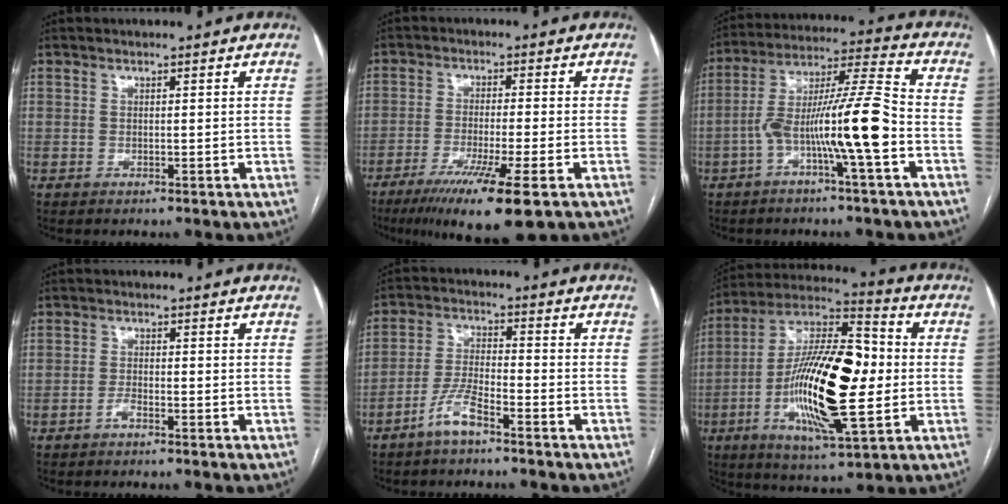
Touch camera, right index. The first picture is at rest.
{"total": 11.5, "force": [-6.8, 0.2, 9.3], "torque": [-0.158, -0.032, -0.110]}
{"total": 13.0, "force": [-4.1, 0.0, 12.4], "torque": [-0.227, 0.024, -0.074]}
{"total": 1.4, "force": [-1.0, 0.3, 0.8], "torque": [-0.015, 0.001, -0.020]}
{"total": 5.9, "force": [-4.2, 1.1, 4.1], "torque": [-0.091, 0.002, -0.082]}
{"total": 22.0, "force": [-2.0, 5.5, 21.2], "torque": [-0.408, 0.010, -0.036]}